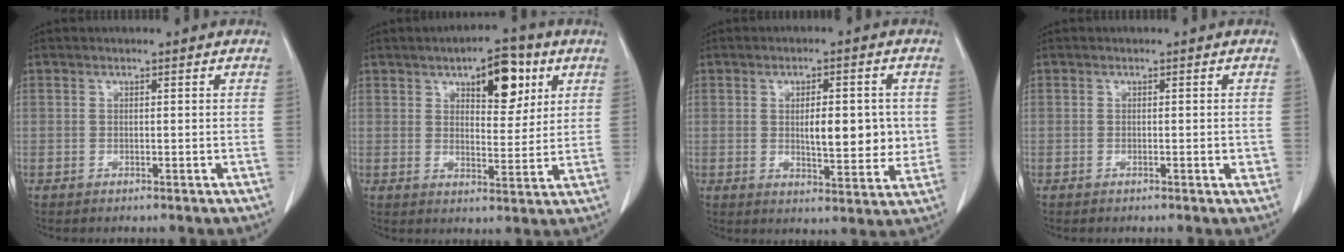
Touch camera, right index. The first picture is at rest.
{"total": 9.0, "force": [4.3, 3.6, 7.0], "torque": [-0.094, 0.007, 0.062]}
{"total": 8.8, "force": [0.5, 3.0, 8.2], "torque": [-0.116, -0.002, 0.013]}
{"total": 1.6, "force": [-0.5, 0.5, 1.5], "torque": [-0.018, 0.001, -0.007]}